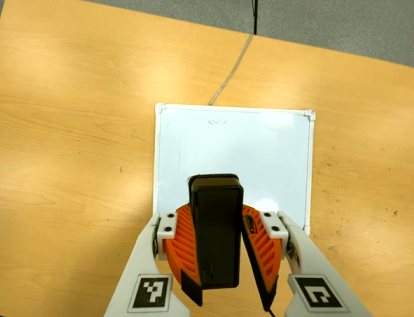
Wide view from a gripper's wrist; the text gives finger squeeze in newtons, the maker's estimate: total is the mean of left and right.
{"total": 8.7, "left": 9.2, "right": 8.2}